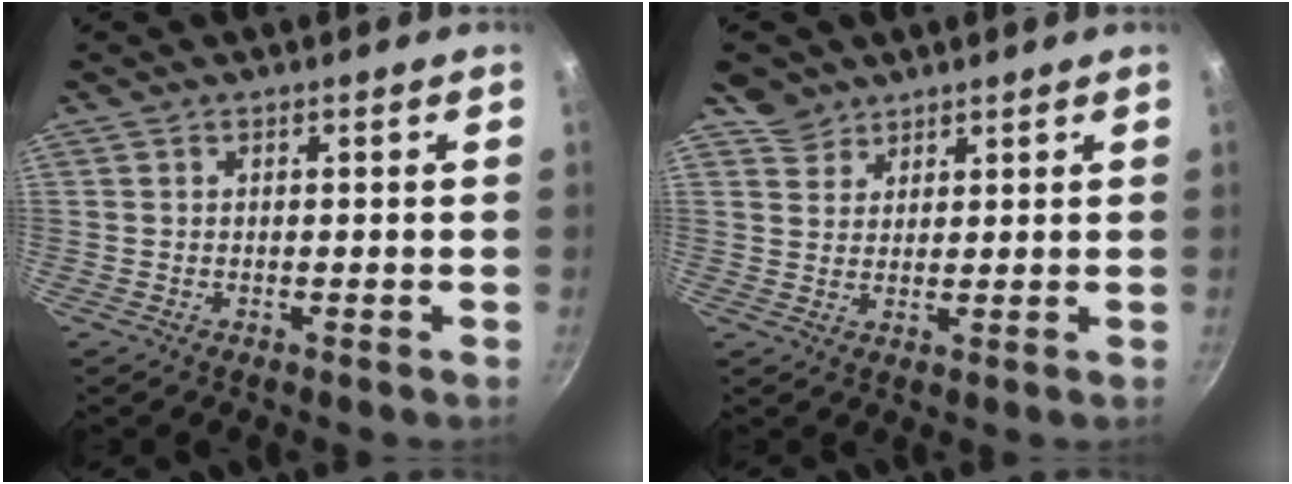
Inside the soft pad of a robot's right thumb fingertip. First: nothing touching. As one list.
[{"total": 4.0, "force": [3.1, 2.5, 0.0], "torque": [0.023, -0.003, 0.054]}]